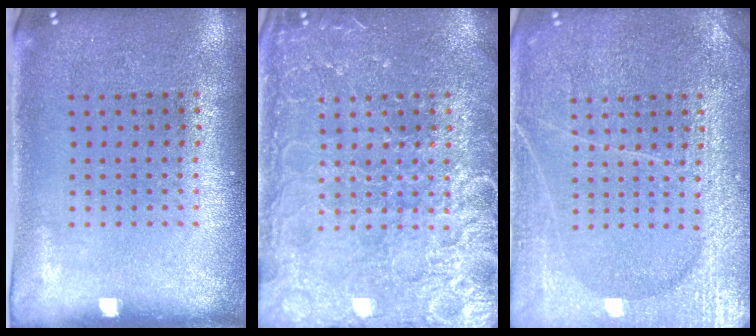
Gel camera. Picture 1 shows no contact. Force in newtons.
{"total": 6.6, "press": 6.6, "slide": 0.9}
{"total": 3.7, "press": 3.7, "slide": 0.3}